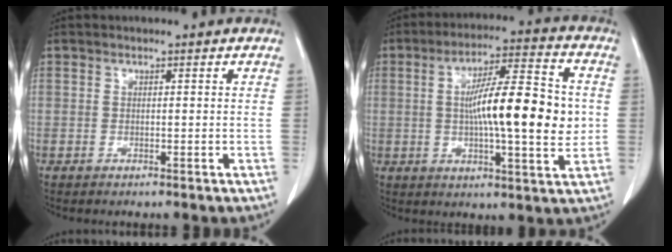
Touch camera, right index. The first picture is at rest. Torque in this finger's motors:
{"motor_torque": [1.80, -0.17, 0.54, 0.21]}